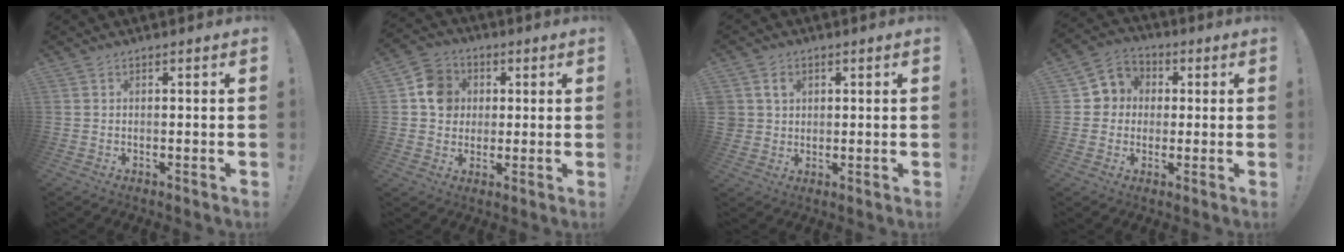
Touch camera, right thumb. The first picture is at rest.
{"total": 10.7, "force": [1.8, 9.8, 4.0], "torque": [-0.042, 0.005, 0.039]}
{"total": 4.9, "force": [1.8, 4.2, 1.7], "torque": [-0.033, 0.002, 0.036]}
{"total": 7.3, "force": [-0.2, 7.2, 1.4], "torque": [-0.018, 0.013, 0.003]}